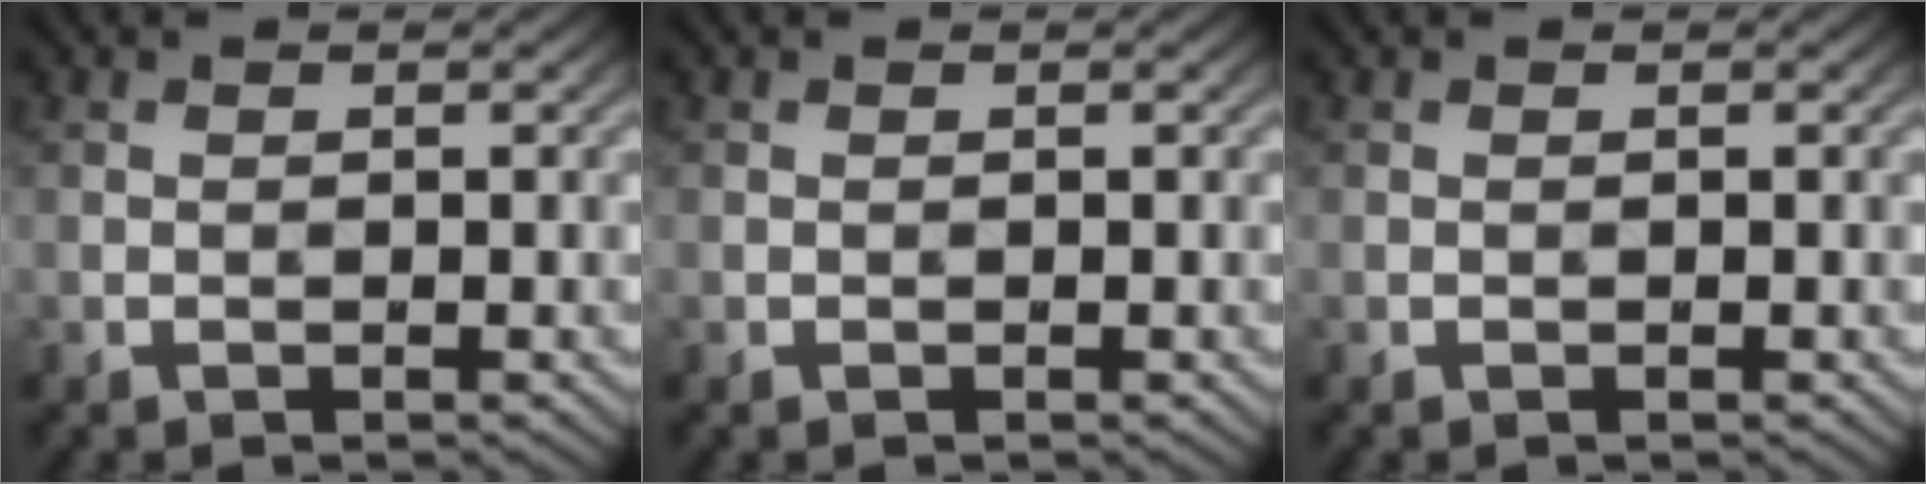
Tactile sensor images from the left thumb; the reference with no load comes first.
{"total": 0.0}
{"total": 0.0}